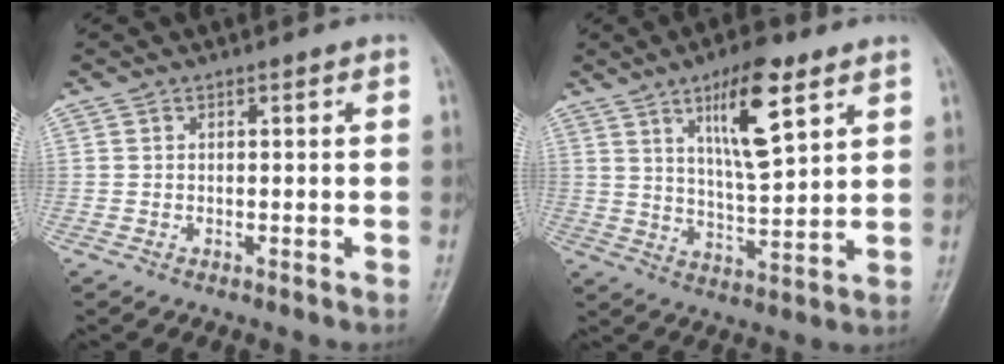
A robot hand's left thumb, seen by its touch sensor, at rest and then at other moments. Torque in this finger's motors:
{"motor_torque": [0.79, 0.14, 1.53, -0.72, 0.25]}